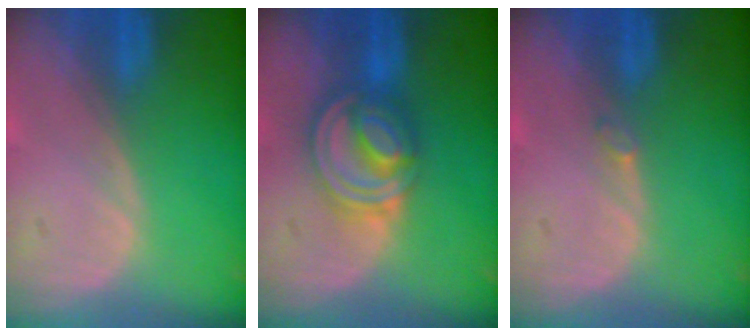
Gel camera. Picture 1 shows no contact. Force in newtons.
{"total": 8.1, "press": 6.9, "slide": 4.3}
{"total": 0.6, "press": 0.6, "slide": 0.1}